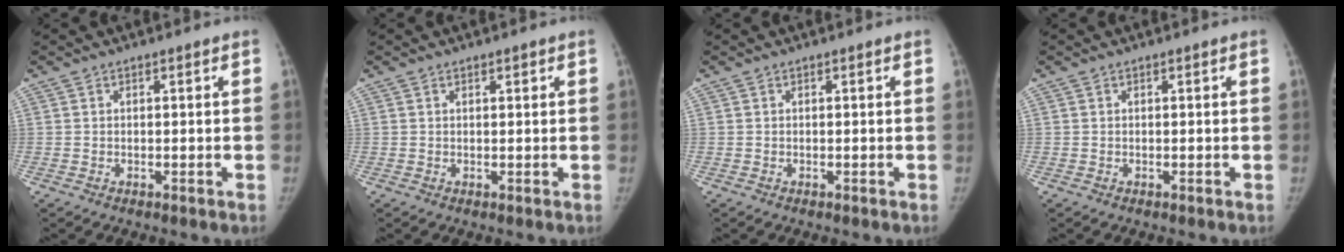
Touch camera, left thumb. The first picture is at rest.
{"total": 1.0, "force": [0.6, 0.3, 0.7], "torque": [-0.008, -0.001, 0.010]}
{"total": 0.0}
{"total": 0.0}